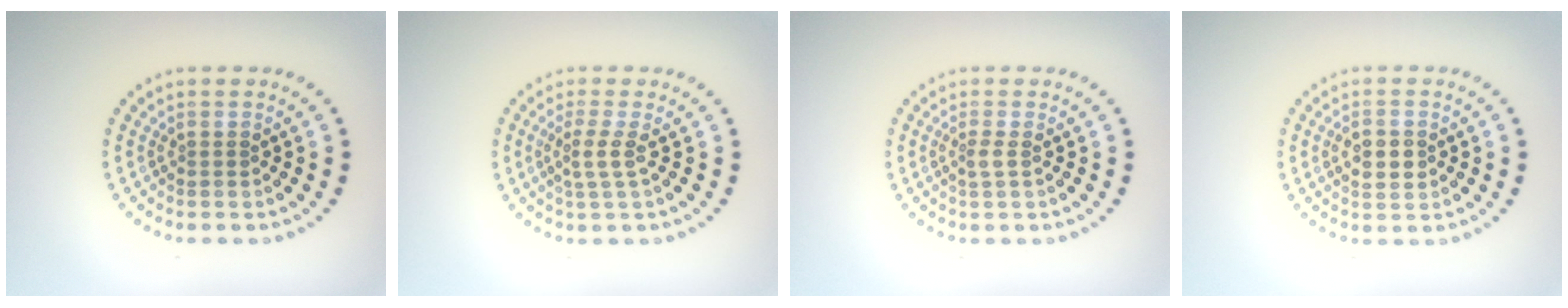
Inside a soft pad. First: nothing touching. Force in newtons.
{"total": 2.0, "press": 1.4, "slide": 1.4}
{"total": 0.9, "press": 0.7, "slide": 0.7}
{"total": 2.6, "press": 2.6, "slide": 0.1}